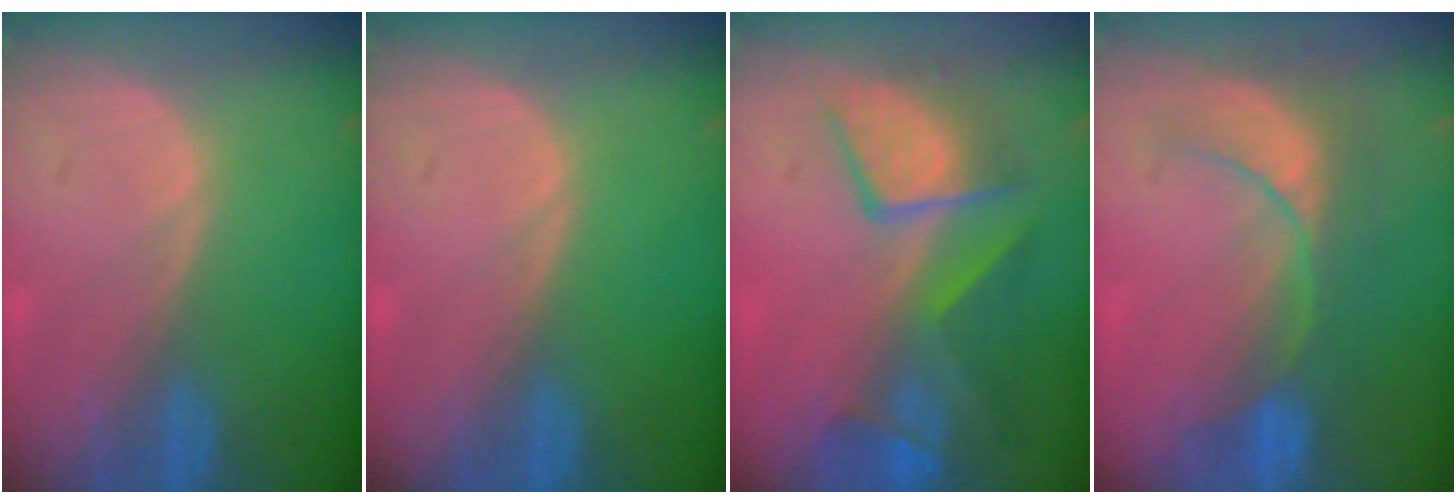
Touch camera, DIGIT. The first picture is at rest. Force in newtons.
{"total": 0.0}
{"total": 9.7, "press": 8.6, "slide": 4.6}
{"total": 8.6, "press": 7.8, "slide": 3.5}